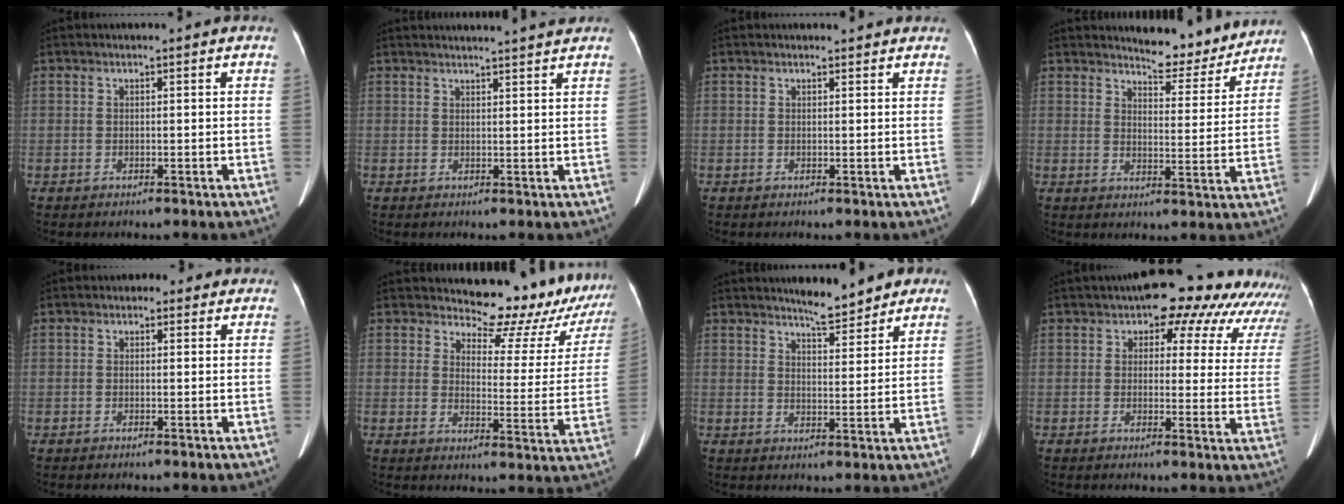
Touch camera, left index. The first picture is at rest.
{"total": 7.4, "force": [7.0, -1.0, 2.2], "torque": [-0.025, 0.011, 0.078]}
{"total": 2.2, "force": [2.2, 0.5, 0.4], "torque": [-0.011, 0.005, 0.022]}
{"total": 8.0, "force": [7.9, 1.2, 1.0], "torque": [-0.014, -0.016, 0.103]}
{"total": 1.8, "force": [0.9, 1.4, 0.6], "torque": [-0.005, 0.010, 0.006]}
{"total": 17.3, "force": [15.9, 4.8, 4.8], "torque": [-0.036, -0.067, 0.161]}
{"total": 6.5, "force": [5.6, 1.5, 2.8], "torque": [-0.039, 0.004, 0.081]}
{"total": 16.7, "force": [13.8, 6.4, 6.8], "torque": [-0.041, 0.008, 0.131]}